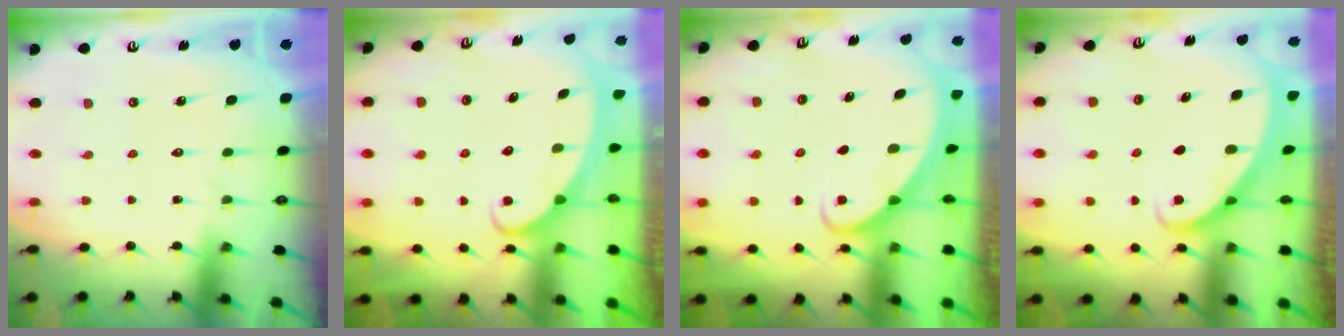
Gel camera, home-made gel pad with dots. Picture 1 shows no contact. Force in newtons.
{"total": 2.6, "press": 2.5, "slide": 0.3}
{"total": 1.8, "press": 1.7, "slide": 0.0}
{"total": 1.8, "press": 1.8, "slide": 0.0}